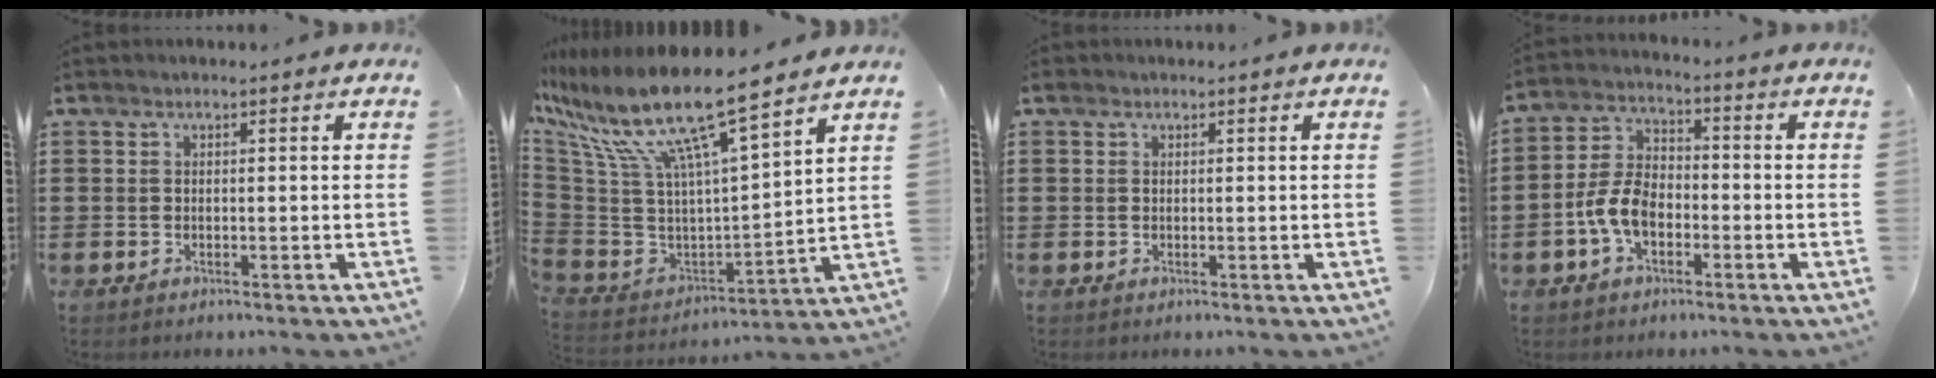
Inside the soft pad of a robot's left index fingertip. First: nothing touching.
{"total": 14.0, "force": [9.5, 2.1, 10.1], "torque": [-0.233, -0.066, 0.157]}
{"total": 0.6, "force": [0.2, 0.5, 0.3], "torque": [-0.006, 0.006, 0.003]}
{"total": 6.8, "force": [-2.6, 3.9, 4.9], "torque": [-0.126, 0.003, -0.058]}